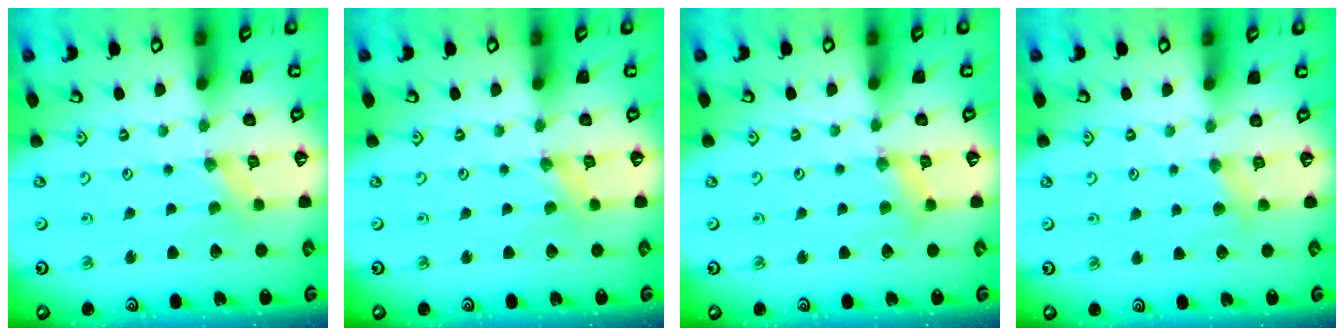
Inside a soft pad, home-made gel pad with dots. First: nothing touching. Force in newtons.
{"total": 0.0}
{"total": 4.4, "press": 4.4, "slide": 0.5}
{"total": 3.7, "press": 3.7, "slide": 0.5}